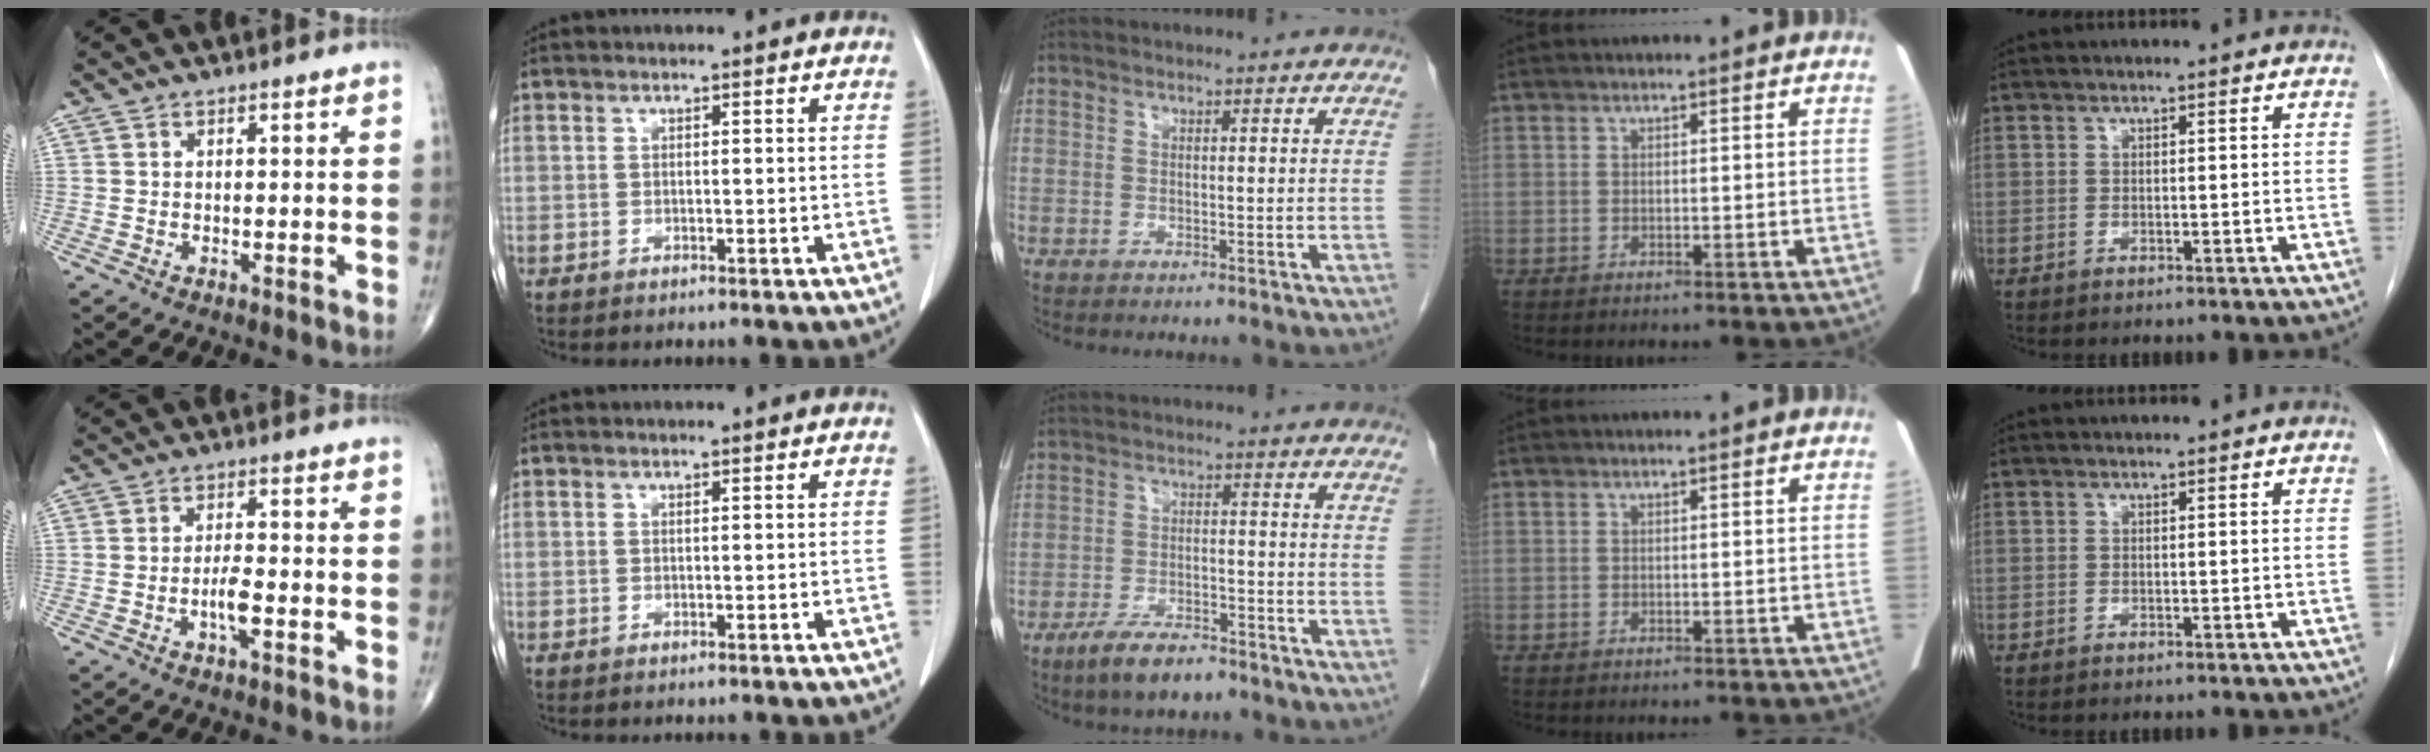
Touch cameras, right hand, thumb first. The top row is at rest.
{"thumb": {"total": 3.5, "force": [-1.4, 0.9, 3.1], "torque": [-0.057, 0.005, -0.027]}, "middle": {"total": 6.6, "force": [-5.0, 2.0, 3.9], "torque": [-0.078, -0.007, -0.085]}}